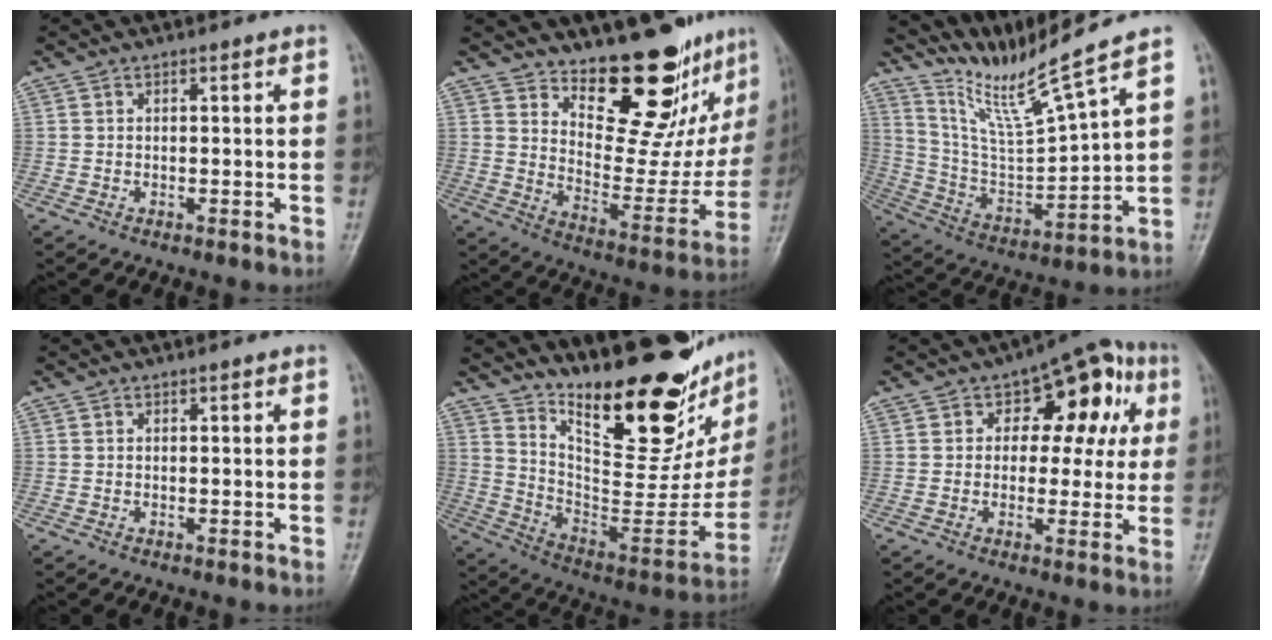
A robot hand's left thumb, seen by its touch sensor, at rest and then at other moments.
{"total": 18.7, "force": [14.5, 7.1, 9.5], "torque": [-0.066, -0.124, 0.213]}
{"total": 12.8, "force": [11.0, -1.7, 6.3], "torque": [-0.117, -0.072, 0.220]}
{"total": 0.0}
{"total": 29.5, "force": [19.8, 9.8, 19.6], "torque": [-0.258, -0.111, 0.308]}
{"total": 12.9, "force": [3.0, 8.2, 9.5], "torque": [-0.054, 0.027, 0.028]}